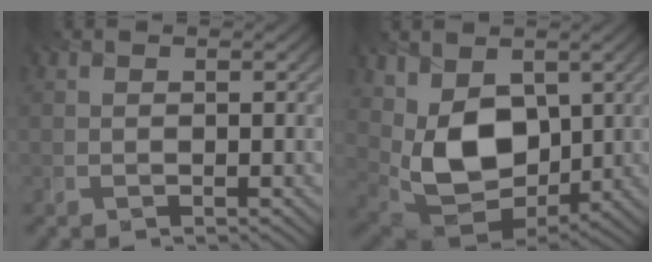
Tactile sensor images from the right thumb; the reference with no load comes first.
{"total": 11.4, "force": [2.2, 7.6, 8.1], "torque": [-0.197, -0.020, 0.050]}